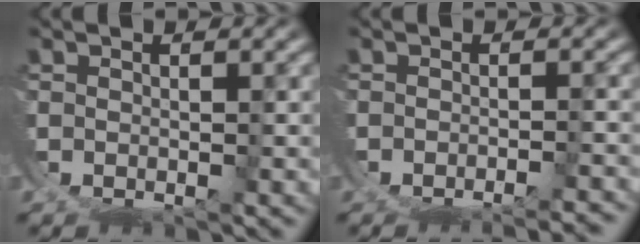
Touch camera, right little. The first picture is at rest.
{"total": 3.2, "force": [-2.9, 0.9, 1.2], "torque": [-0.013, -0.003, -0.042]}